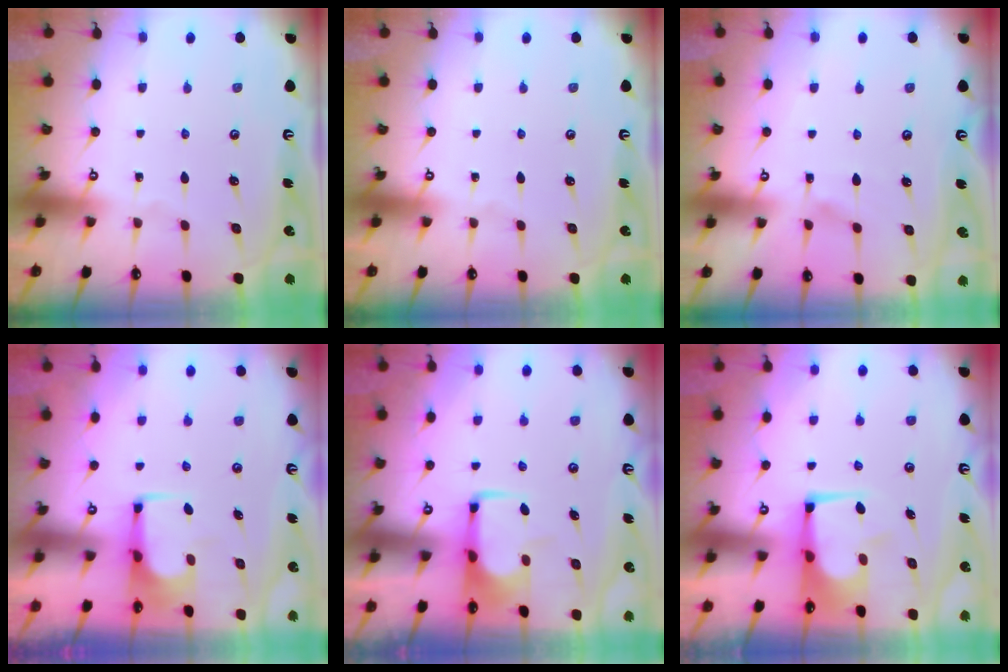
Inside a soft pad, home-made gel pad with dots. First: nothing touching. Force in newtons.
{"total": 0.0}
{"total": 5.4, "press": 5.4, "slide": 0.7}
{"total": 1.0, "press": 1.0, "slide": 0.1}
{"total": 1.9, "press": 1.8, "slide": 0.5}
{"total": 2.6, "press": 2.5, "slide": 0.6}